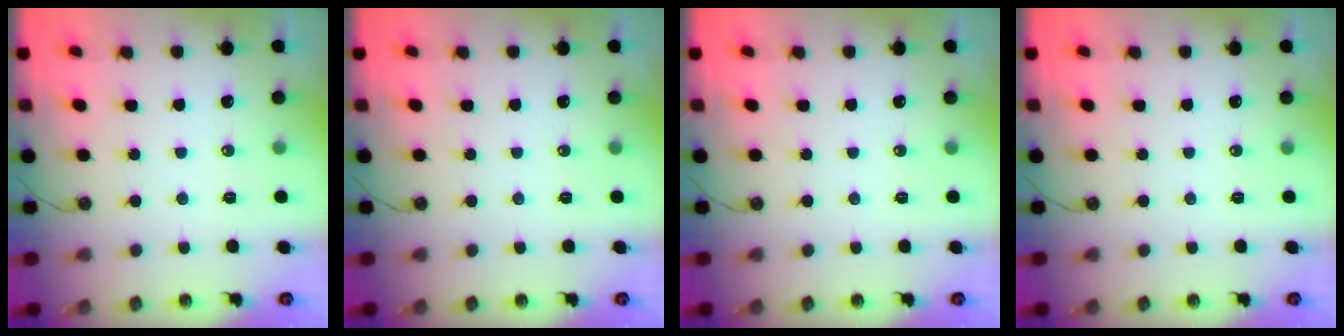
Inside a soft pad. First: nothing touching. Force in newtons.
{"total": 0.0}
{"total": 0.0}
{"total": 0.0}